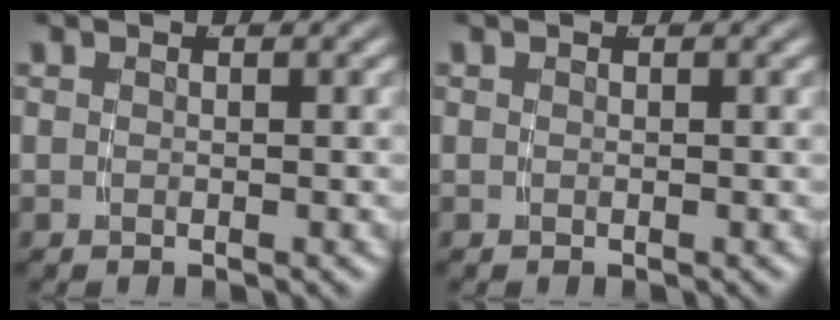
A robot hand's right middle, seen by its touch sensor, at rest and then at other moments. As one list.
[{"total": 0.0}]